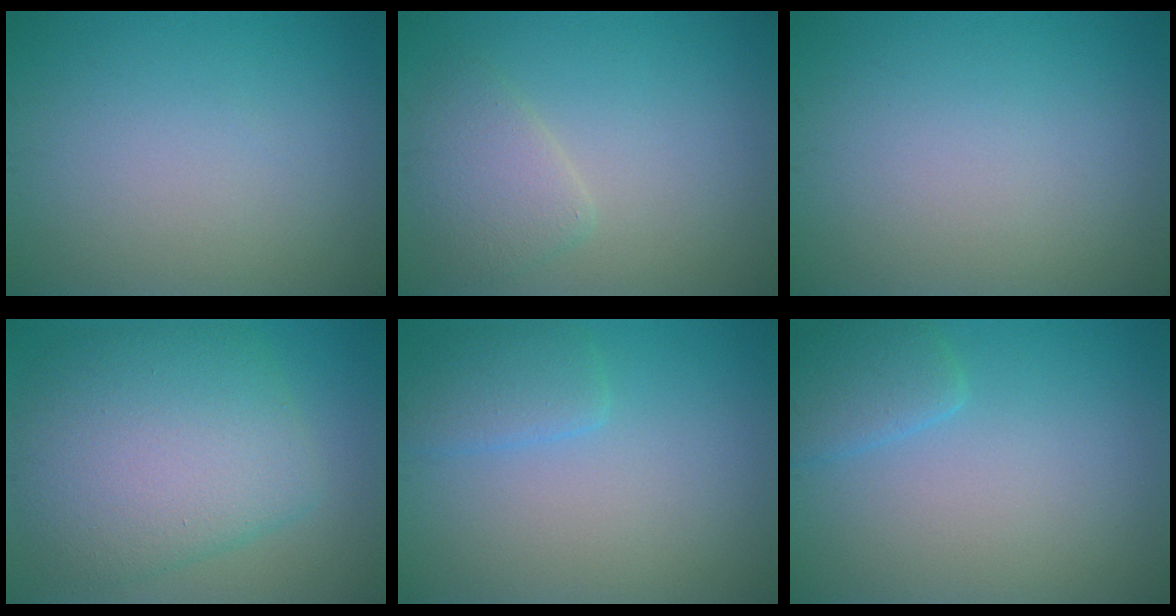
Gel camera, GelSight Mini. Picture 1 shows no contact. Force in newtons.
{"total": 2.9, "press": 2.9, "slide": 0.2}
{"total": 0.0}
{"total": 9.0, "press": 9.0, "slide": 0.1}
{"total": 2.4, "press": 2.3, "slide": 0.2}
{"total": 2.3, "press": 2.3, "slide": 0.1}